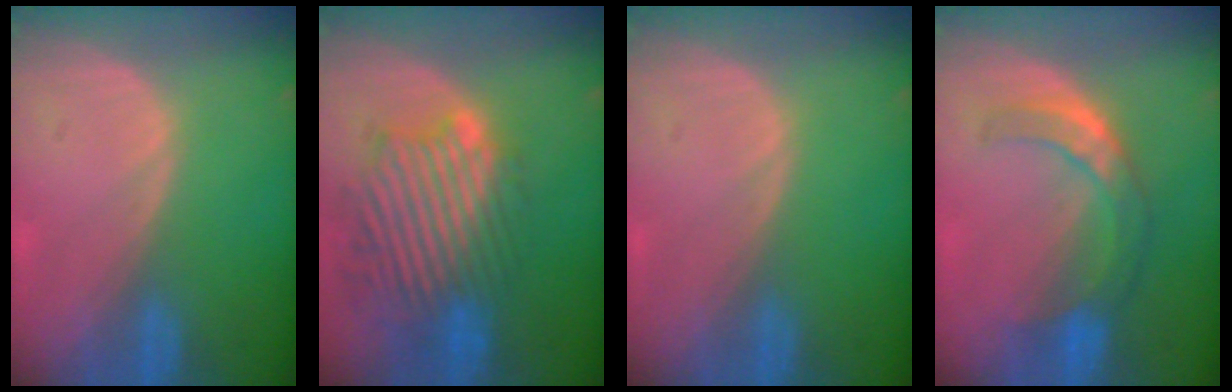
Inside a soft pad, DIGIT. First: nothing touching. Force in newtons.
{"total": 11.5, "press": 10.5, "slide": 4.6}
{"total": 0.0}
{"total": 7.6, "press": 6.5, "slide": 4.0}